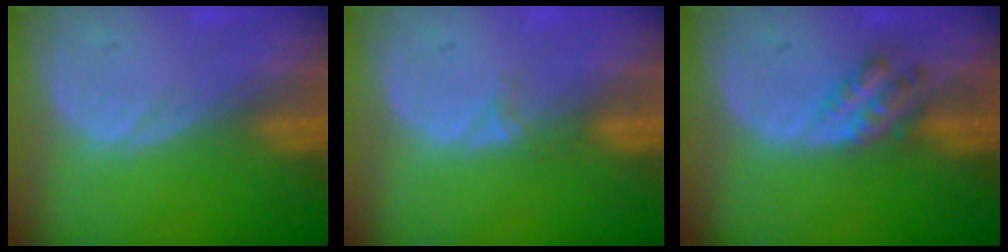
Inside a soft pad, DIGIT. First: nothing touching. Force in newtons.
{"total": 1.3, "press": 1.0, "slide": 0.9}
{"total": 4.5, "press": 3.9, "slide": 2.2}